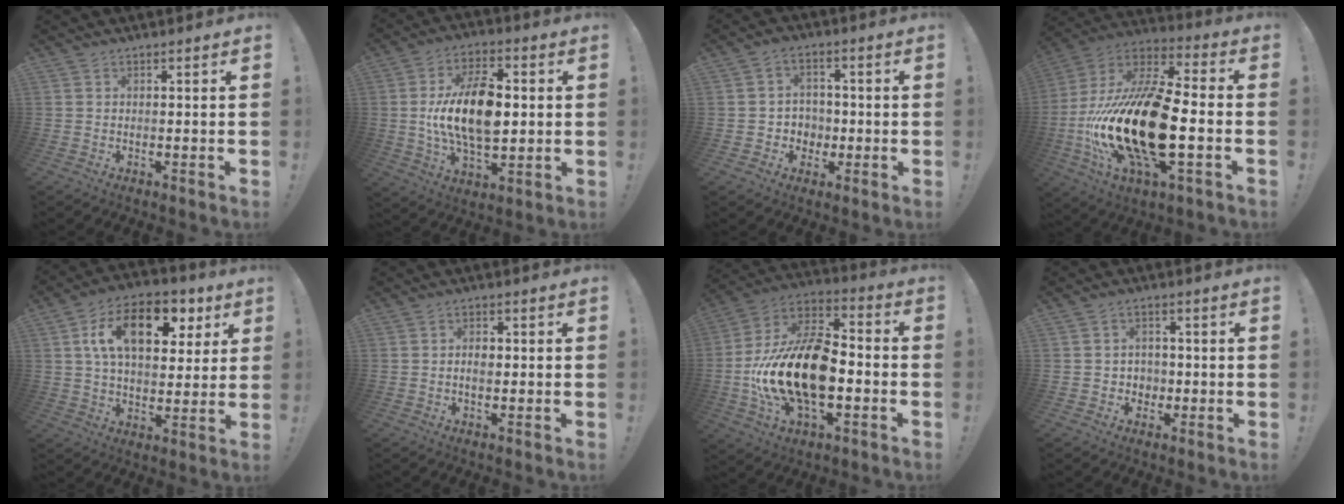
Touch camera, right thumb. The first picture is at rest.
{"total": 18.5, "force": [0.7, 10.8, 15.0], "torque": [-0.266, 0.005, 0.014]}
{"total": 5.9, "force": [0.0, 5.8, 1.3], "torque": [-0.021, -0.006, 0.000]}
{"total": 28.5, "force": [-6.1, 11.9, 25.1], "torque": [-0.517, 0.017, -0.096]}
{"total": 17.7, "force": [6.2, 10.5, 12.8], "torque": [-0.199, -0.005, 0.107]}
{"total": 3.1, "force": [0.0, 2.2, 2.2], "torque": [-0.019, 0.001, -0.006]}
{"total": 23.8, "force": [-3.9, 13.7, 19.0], "torque": [-0.363, 0.019, -0.058]}
{"total": 4.4, "force": [0.2, 4.3, 0.8], "torque": [-0.011, -0.003, 0.003]}